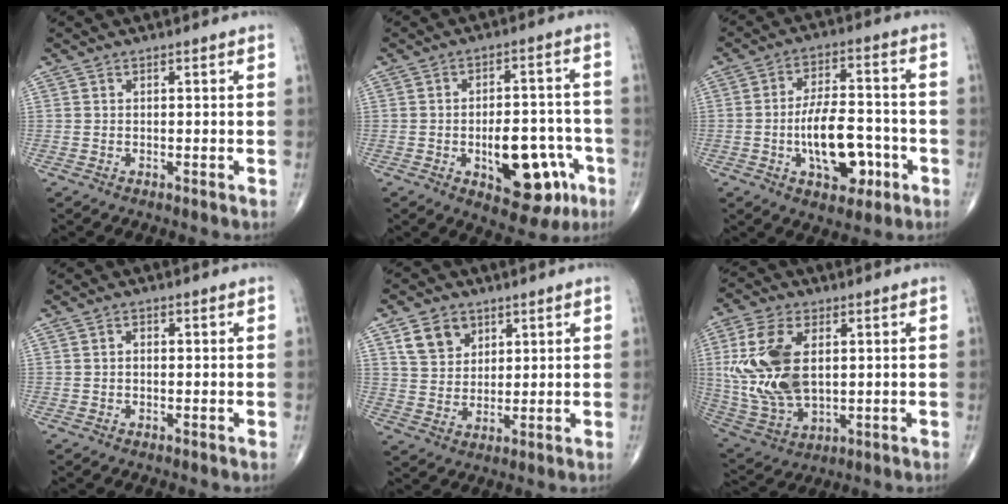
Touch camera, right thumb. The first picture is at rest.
{"total": 15.0, "force": [-5.3, 7.6, 11.8], "torque": [-0.129, 0.035, -0.063]}
{"total": 13.3, "force": [-3.8, 6.8, 10.7], "torque": [-0.154, 0.029, -0.058]}
{"total": 1.1, "force": [0.1, 0.8, 0.8], "torque": [-0.011, 0.004, -0.001]}
{"total": 7.4, "force": [3.7, 5.6, 3.1], "torque": [-0.030, -0.016, 0.070]}
{"total": 17.5, "force": [2.4, 10.1, 14.1], "torque": [-0.294, -0.012, 0.055]}